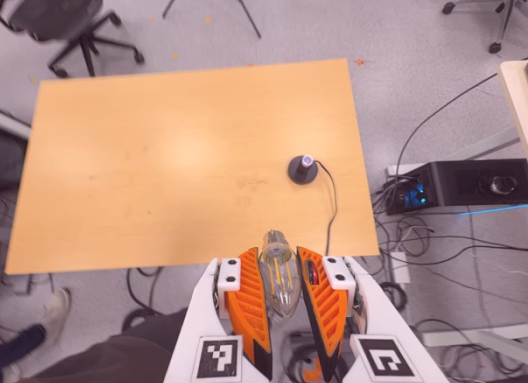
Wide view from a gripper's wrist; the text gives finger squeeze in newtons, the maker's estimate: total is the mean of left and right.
{"total": 12.8, "left": 14.2, "right": 11.4}